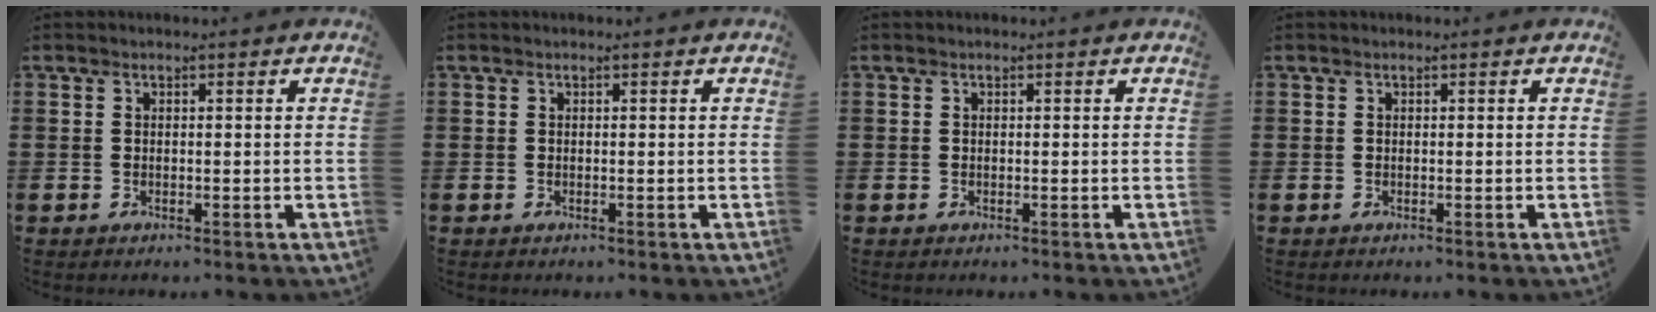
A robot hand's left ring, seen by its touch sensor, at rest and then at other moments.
{"total": 0.0}
{"total": 0.0}
{"total": 0.0}